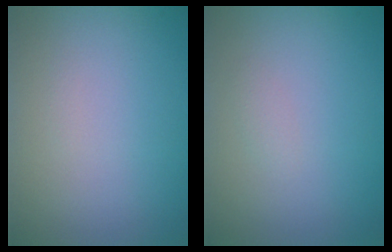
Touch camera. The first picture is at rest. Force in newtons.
{"total": 0.6, "press": 0.6, "slide": 0.0}